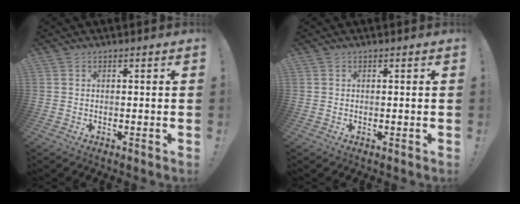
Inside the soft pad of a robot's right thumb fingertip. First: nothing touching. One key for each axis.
{"total": 0.6, "fx": 0.3, "fy": 0.5, "fz": -0.1, "tx": -0.001, "ty": 0.003, "tz": 0.006}